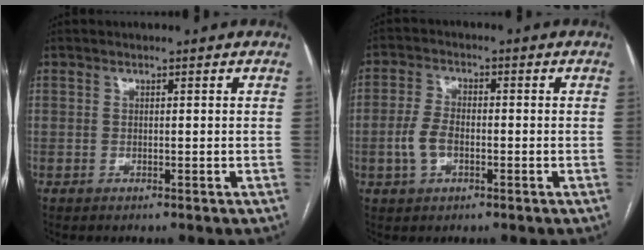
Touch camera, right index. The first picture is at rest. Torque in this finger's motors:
{"motor_torque": [0.06, -0.04, 0.07, 0.03]}